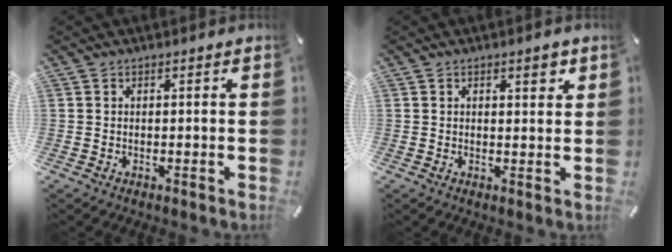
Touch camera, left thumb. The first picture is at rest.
{"total": 2.6, "force": [1.6, 1.1, 1.8], "torque": [-0.020, -0.003, 0.024]}